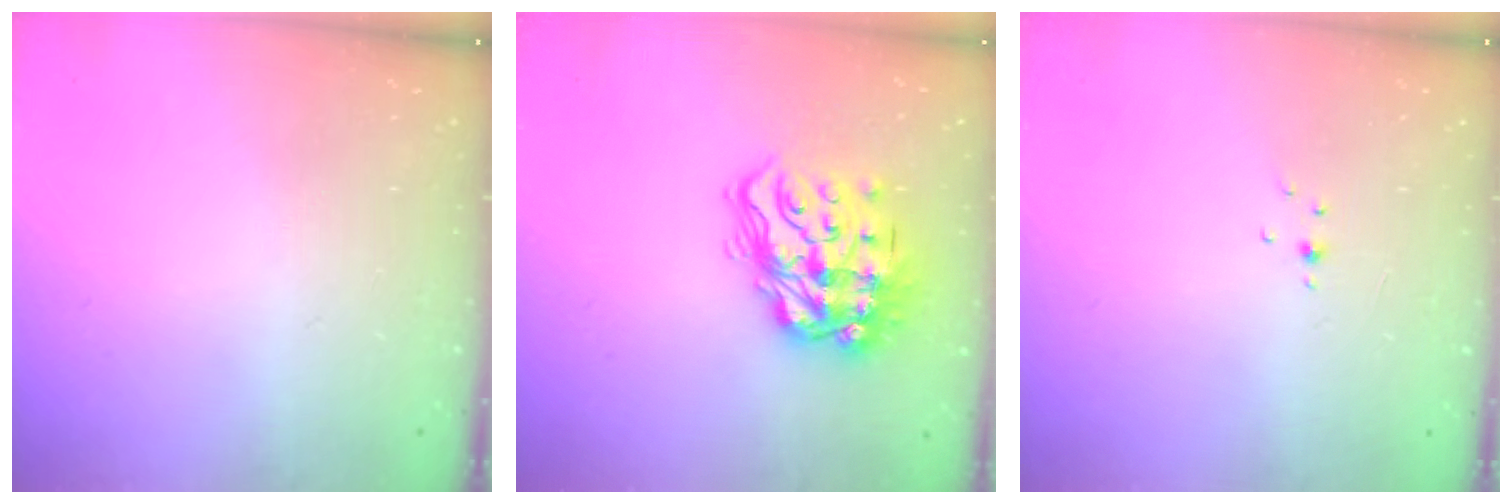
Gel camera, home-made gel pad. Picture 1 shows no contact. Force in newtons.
{"total": 16.6, "press": 16.4, "slide": 2.0}
{"total": 1.5, "press": 1.5, "slide": 0.3}